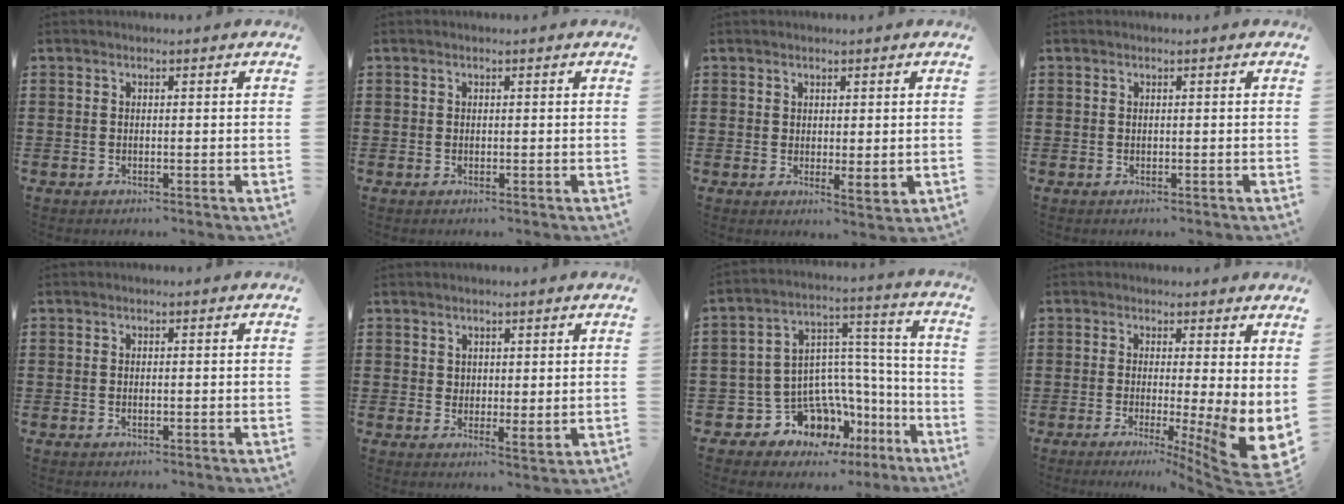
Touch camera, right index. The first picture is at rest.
{"total": 0.0}
{"total": 2.0, "force": [0.9, 0.9, 1.5], "torque": [-0.021, -0.003, 0.016]}
{"total": 0.0}
{"total": 1.1, "force": [0.2, 0.4, 1.0], "torque": [-0.019, 0.002, 0.004]}
{"total": 2.3, "force": [2.0, 1.1, 0.4], "torque": [-0.005, 0.003, 0.037]}
{"total": 9.2, "force": [-5.6, 6.8, 2.8], "torque": [-0.074, -0.006, -0.091]}
{"total": 5.1, "force": [0.3, 1.0, 5.0], "torque": [-0.063, -0.048, 0.009]}